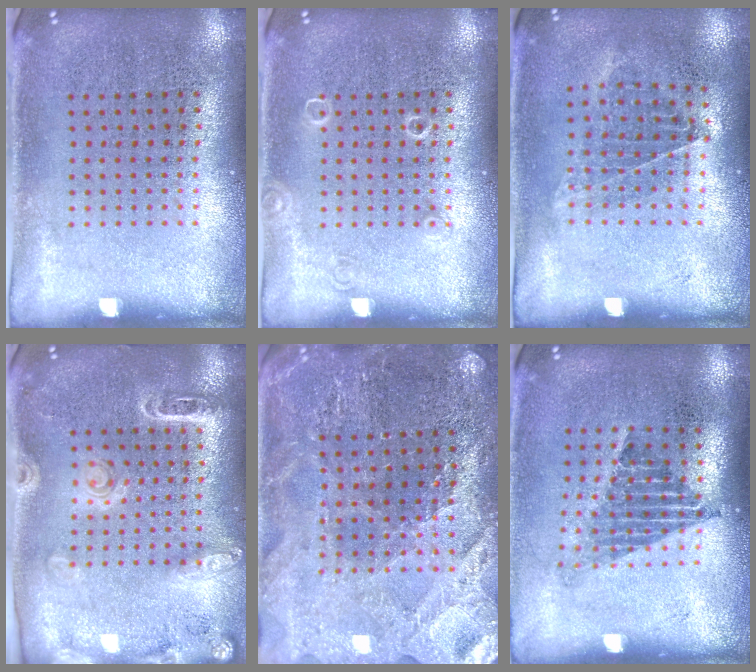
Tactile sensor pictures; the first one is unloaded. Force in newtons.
{"total": 0.9, "press": 0.9, "slide": 0.1}
{"total": 0.9, "press": 0.8, "slide": 0.5}
{"total": 1.8, "press": 1.7, "slide": 0.4}
{"total": 2.8, "press": 2.8, "slide": 0.2}
{"total": 1.3, "press": 1.0, "slide": 0.9}